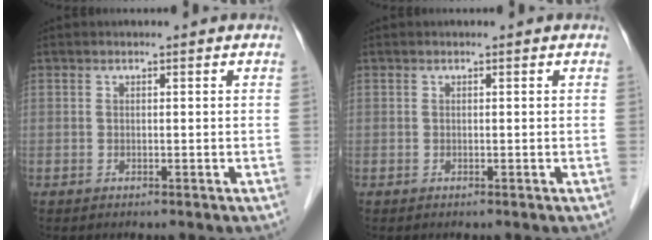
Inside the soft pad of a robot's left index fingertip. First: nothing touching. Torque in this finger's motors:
{"motor_torque": [-0.01, 0.01, 0.00, 0.00]}